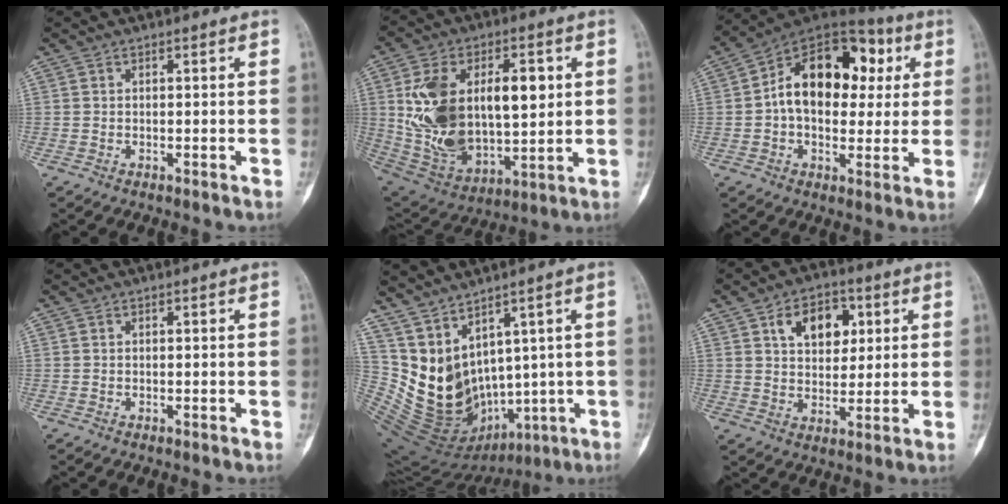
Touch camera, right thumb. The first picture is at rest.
{"total": 24.1, "force": [3.7, 13.9, 19.4], "torque": [-0.328, -0.013, 0.081]}
{"total": 19.0, "force": [2.9, 12.8, 13.8], "torque": [-0.168, 0.030, 0.036]}
{"total": 0.0}
{"total": 13.4, "force": [4.7, 9.5, 8.2], "torque": [-0.125, -0.016, 0.141]}
{"total": 10.5, "force": [3.8, 6.9, 6.9], "torque": [-0.070, -0.008, 0.059]}